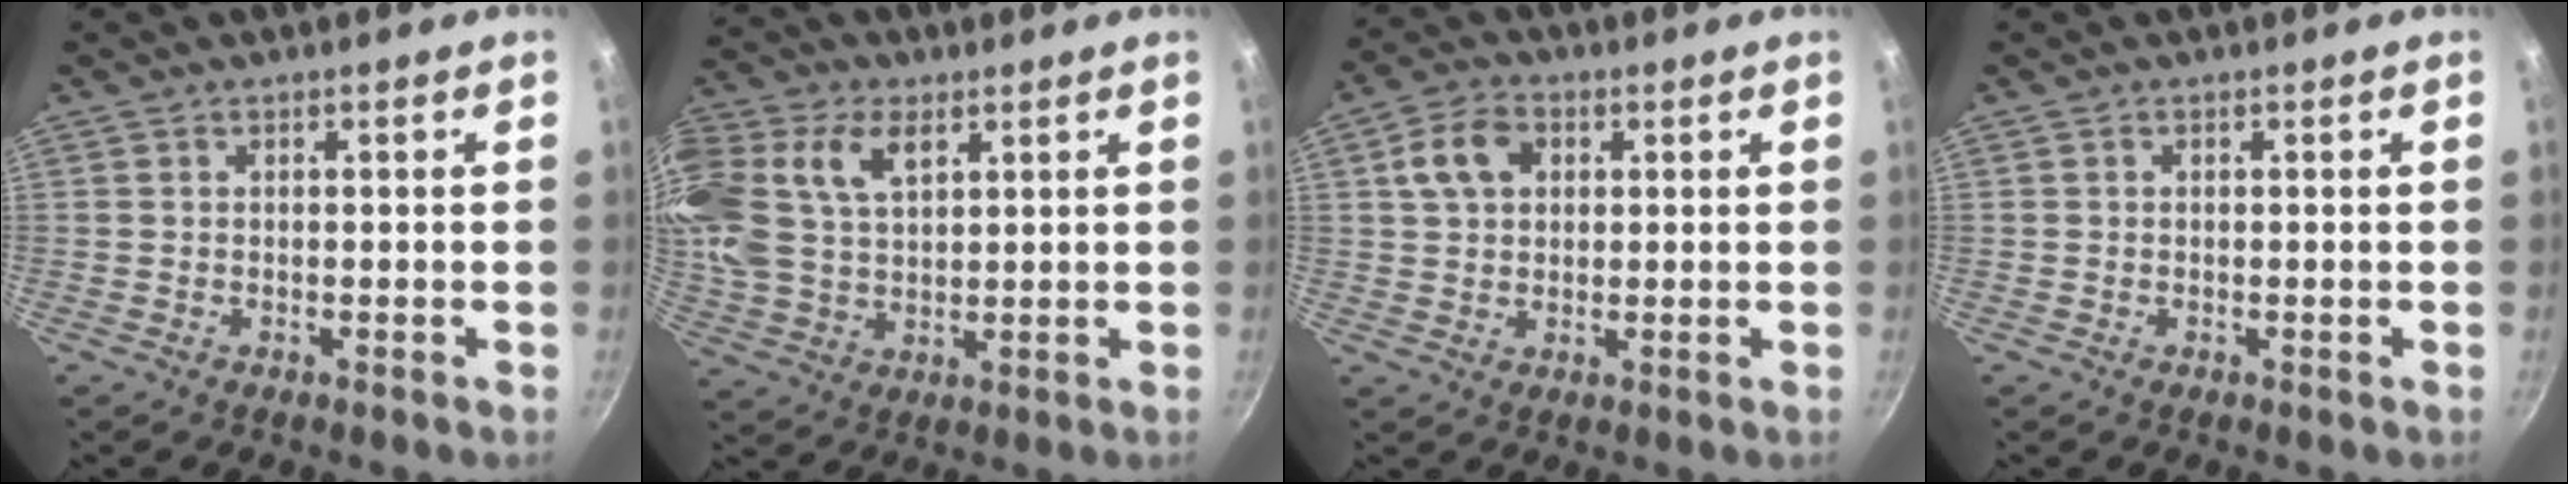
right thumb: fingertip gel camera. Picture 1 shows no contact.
{"total": 22.1, "force": [8.3, 14.8, 14.1], "torque": [-0.338, 0.030, 0.154]}
{"total": 7.5, "force": [2.1, 5.6, 4.5], "torque": [-0.068, 0.011, 0.031]}
{"total": 0.0}